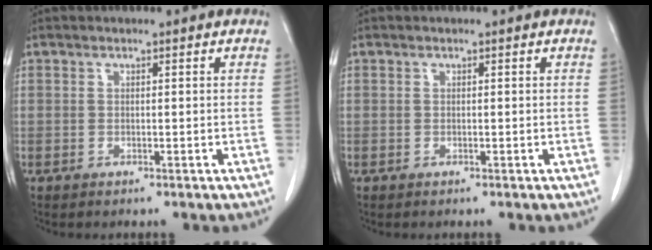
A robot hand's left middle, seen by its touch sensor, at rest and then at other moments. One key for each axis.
{"total": 0.0}